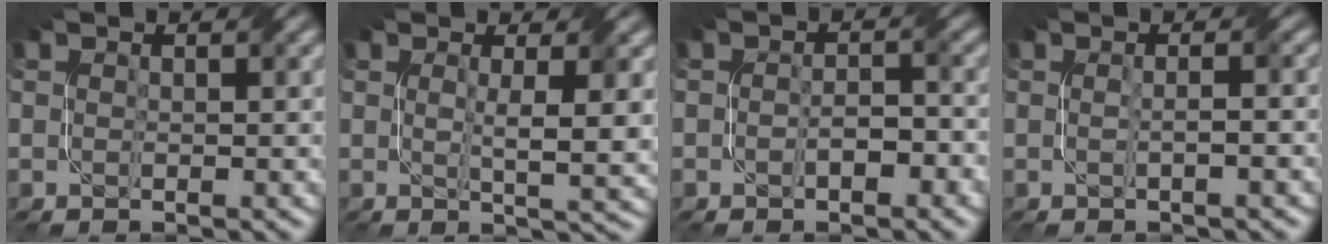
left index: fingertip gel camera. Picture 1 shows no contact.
{"total": 4.1, "force": [0.8, 0.7, 4.0], "torque": [-0.063, -0.007, 0.014]}
{"total": 2.4, "force": [-1.0, 1.0, 2.0], "torque": [-0.036, 0.001, -0.015]}
{"total": 2.5, "force": [0.2, 0.9, 2.3], "torque": [-0.018, 0.004, -0.016]}